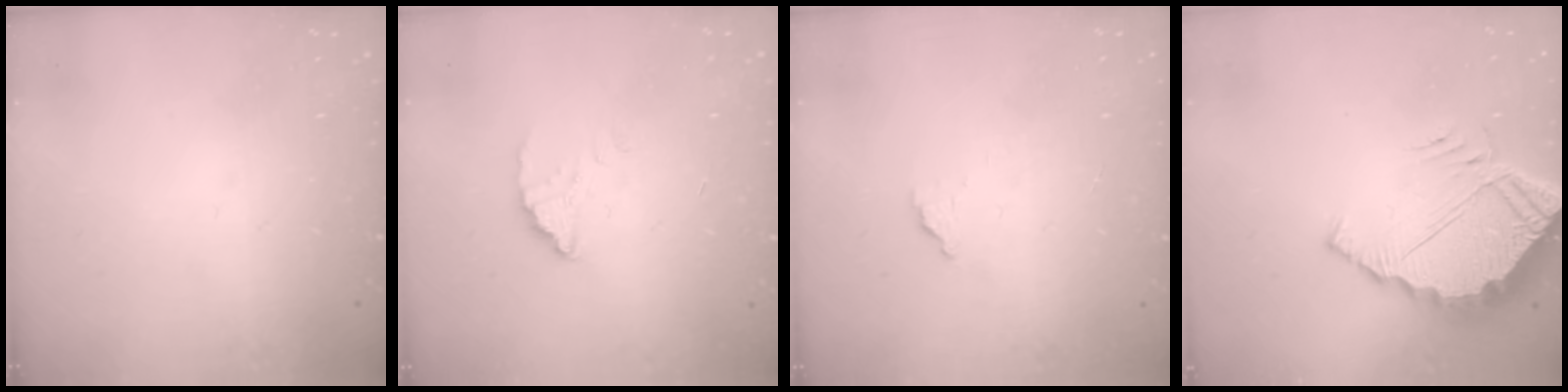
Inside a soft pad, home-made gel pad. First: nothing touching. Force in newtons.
{"total": 2.4, "press": 2.4, "slide": 0.0}
{"total": 2.6, "press": 2.6, "slide": 0.3}
{"total": 6.5, "press": 6.4, "slide": 0.4}